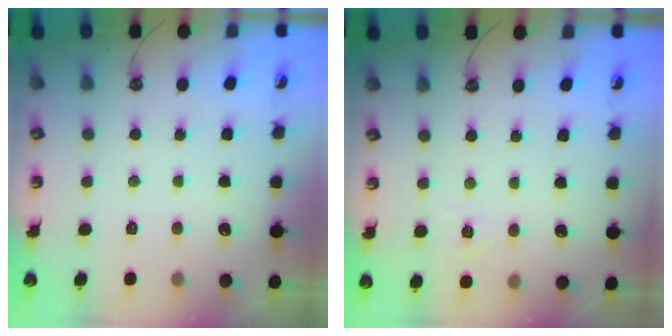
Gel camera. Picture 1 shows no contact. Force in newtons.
{"total": 4.3, "press": 4.3, "slide": 0.4}